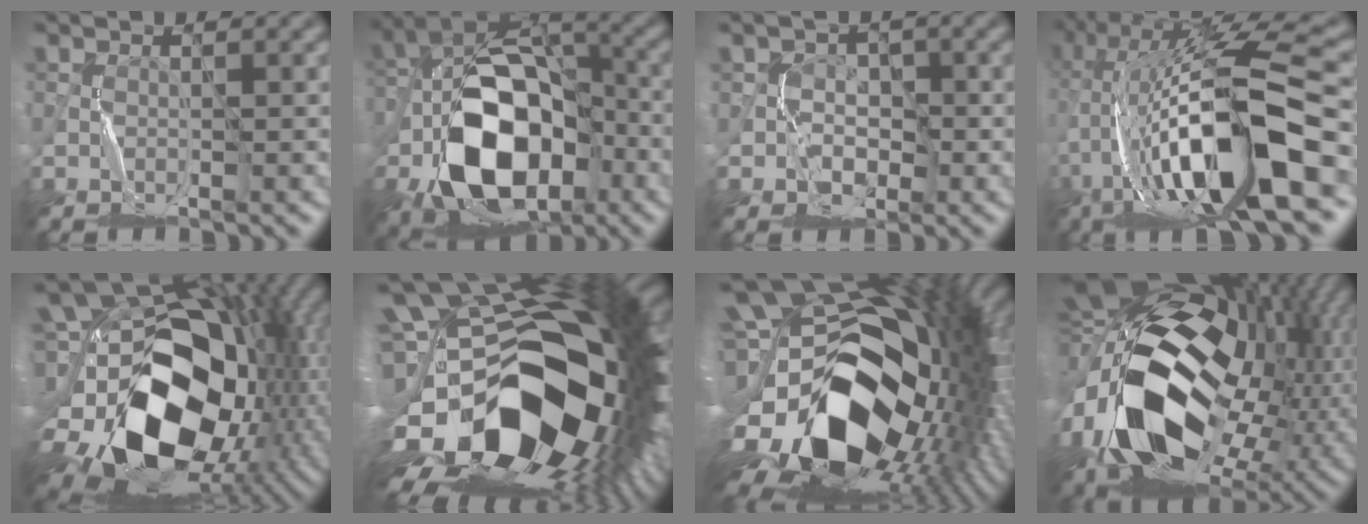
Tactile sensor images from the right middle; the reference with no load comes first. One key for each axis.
{"total": 15.7, "fx": -5.6, "fy": 9.7, "fz": 10.9, "tx": -0.186, "ty": -0.014, "tz": -0.103}
{"total": 2.9, "fx": -0.8, "fy": 2.6, "fz": 1.0, "tx": 0.004, "ty": 0.004, "tz": -0.017}
{"total": 16.5, "fx": -3.7, "fy": 4.3, "fz": 15.5, "tx": -0.285, "ty": 0.031, "tz": -0.060}
{"total": 18.5, "fx": -3.2, "fy": 13.0, "fz": 12.8, "tx": -0.227, "ty": 0.002, "tz": -0.056}
{"total": 21.3, "fx": -5.4, "fy": 11.7, "fz": 16.9, "tx": -0.306, "ty": -0.070, "tz": -0.060}
{"total": 20.5, "fx": -4.0, "fy": 13.0, "fz": 15.3, "tx": -0.270, "ty": -0.055, "tz": -0.042}
{"total": 20.2, "fx": -3.0, "fy": 12.9, "fz": 15.3, "tx": -0.329, "ty": -0.018, "tz": -0.053}